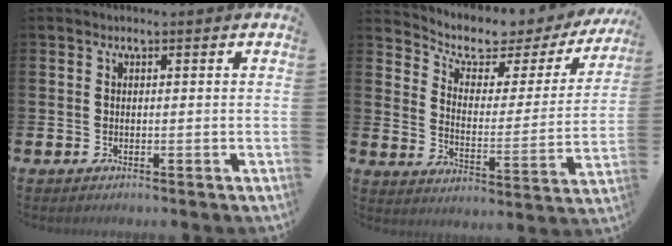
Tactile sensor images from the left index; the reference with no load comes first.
{"total": 5.2, "force": [4.4, 2.2, 1.6], "torque": [-0.067, -0.033, 0.068]}